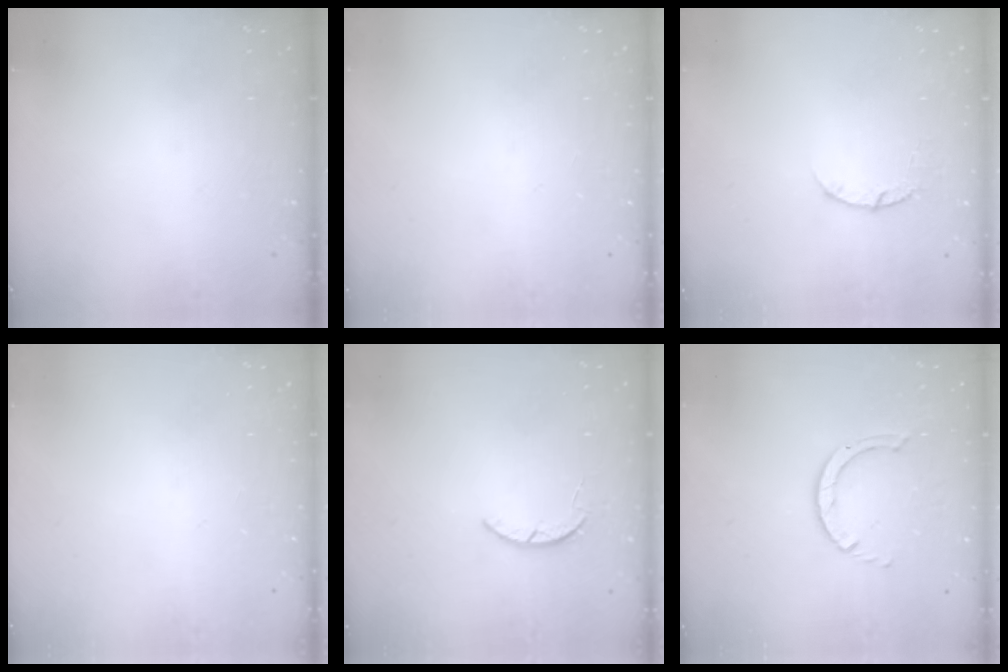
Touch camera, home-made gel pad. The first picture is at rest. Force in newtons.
{"total": 0.0}
{"total": 3.8, "press": 3.8, "slide": 0.5}
{"total": 0.0}
{"total": 1.9, "press": 1.9, "slide": 0.3}
{"total": 1.4, "press": 1.4, "slide": 0.2}